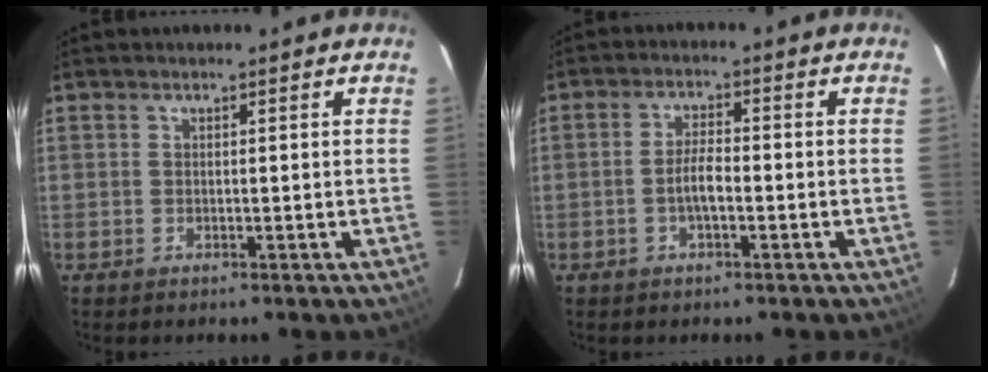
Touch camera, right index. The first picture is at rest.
{"total": 3.9, "force": [-1.3, 1.1, 3.5], "torque": [-0.071, 0.005, -0.023]}